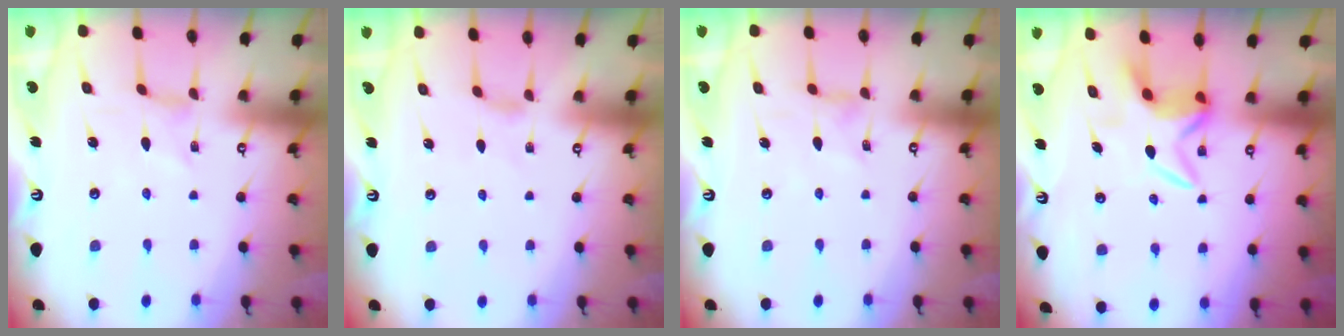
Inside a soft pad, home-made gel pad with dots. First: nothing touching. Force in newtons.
{"total": 0.6, "press": 0.6, "slide": 0.2}
{"total": 0.0}
{"total": 6.5, "press": 6.5, "slide": 0.5}